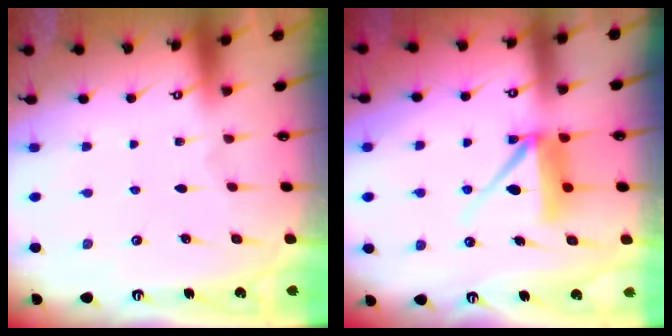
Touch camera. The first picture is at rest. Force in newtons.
{"total": 9.0, "press": 8.9, "slide": 0.9}